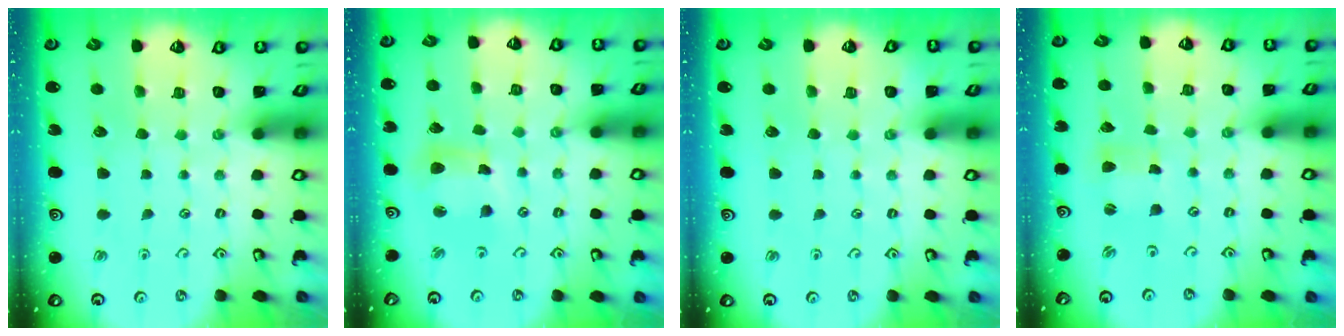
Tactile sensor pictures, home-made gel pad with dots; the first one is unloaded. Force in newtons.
{"total": 8.6, "press": 8.4, "slide": 1.4}
{"total": 0.0}
{"total": 1.6, "press": 1.5, "slide": 0.4}